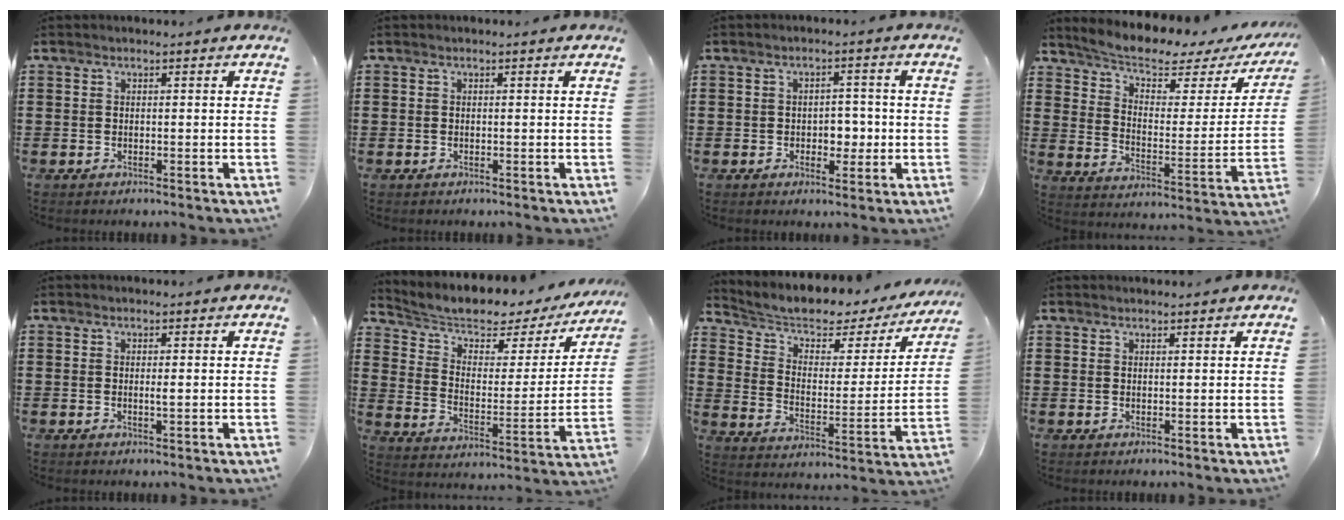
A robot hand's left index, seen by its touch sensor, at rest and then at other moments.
{"total": 0.0}
{"total": 3.6, "force": [-0.5, 2.6, 2.4], "torque": [-0.036, 0.000, -0.018]}
{"total": 5.2, "force": [4.5, 0.9, 2.3], "torque": [-0.071, -0.036, 0.072]}
{"total": 0.9, "force": [0.1, 0.1, 0.9], "torque": [-0.018, -0.004, 0.002]}
{"total": 4.5, "force": [3.9, 1.6, 1.5], "torque": [-0.057, -0.036, 0.059]}
{"total": 4.2, "force": [3.4, 1.6, 1.7], "torque": [-0.057, -0.034, 0.049]}
{"total": 0.9, "force": [0.9, 0.2, 0.0], "torque": [-0.003, 0.000, 0.018]}